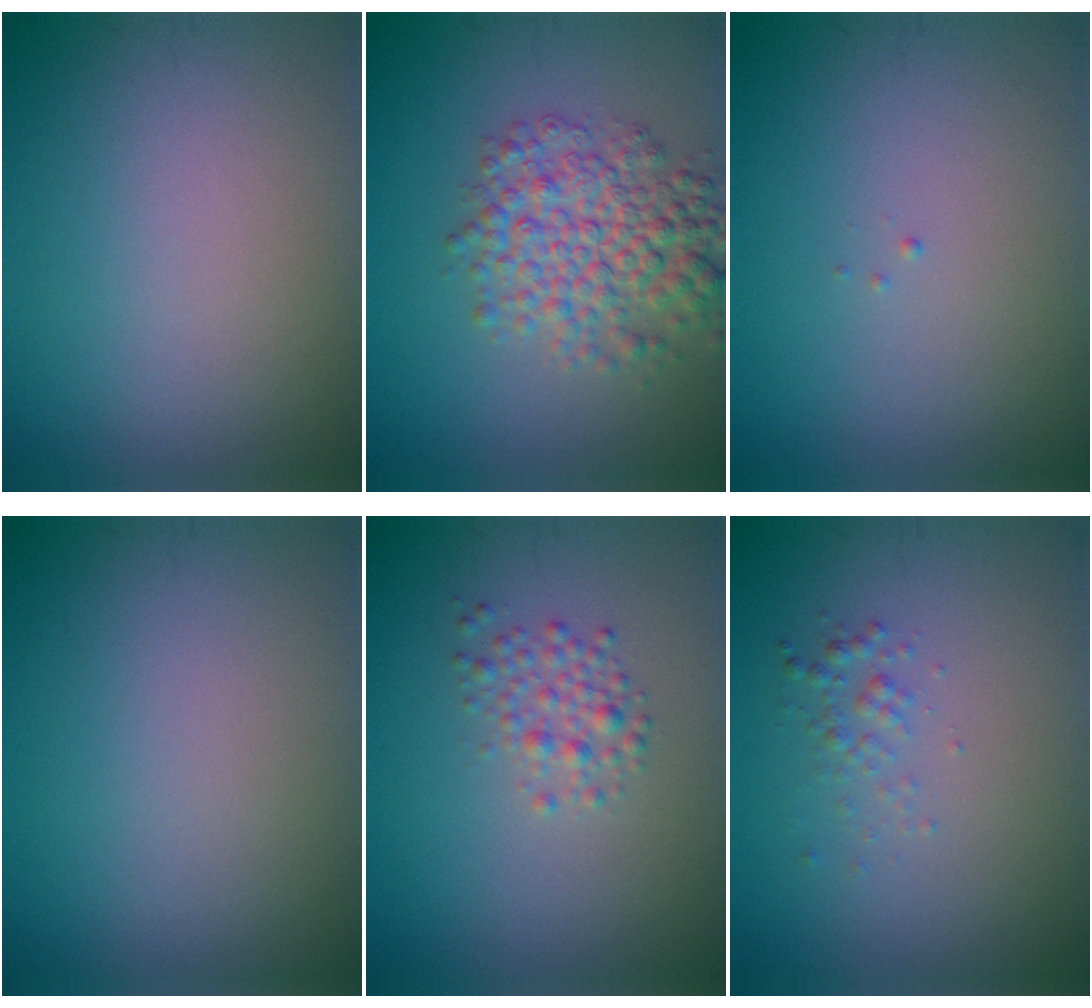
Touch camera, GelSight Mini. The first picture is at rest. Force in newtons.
{"total": 6.0, "press": 6.0, "slide": 0.1}
{"total": 0.0}
{"total": 0.0}
{"total": 2.1, "press": 2.1, "slide": 0.1}
{"total": 1.2, "press": 1.2, "slide": 0.1}